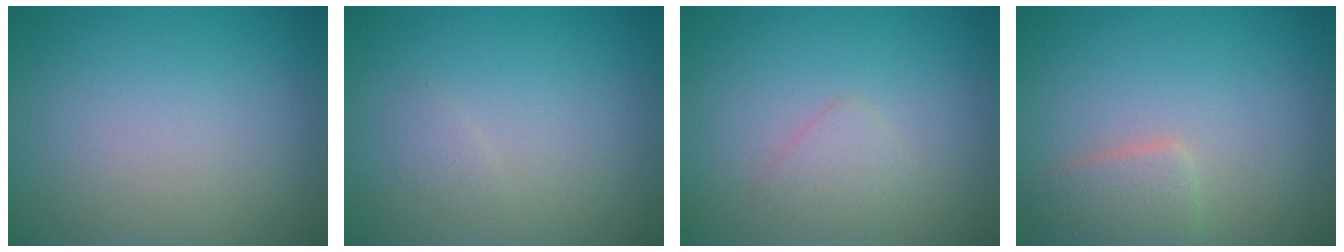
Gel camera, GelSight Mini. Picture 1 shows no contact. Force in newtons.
{"total": 0.7, "press": 0.7, "slide": 0.0}
{"total": 1.3, "press": 1.3, "slide": 0.1}
{"total": 2.6, "press": 2.5, "slide": 0.3}